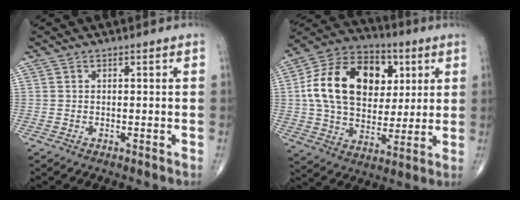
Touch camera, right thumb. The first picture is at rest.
{"total": 22.4, "force": [4.6, 15.7, 15.3], "torque": [-0.251, 0.008, 0.078]}